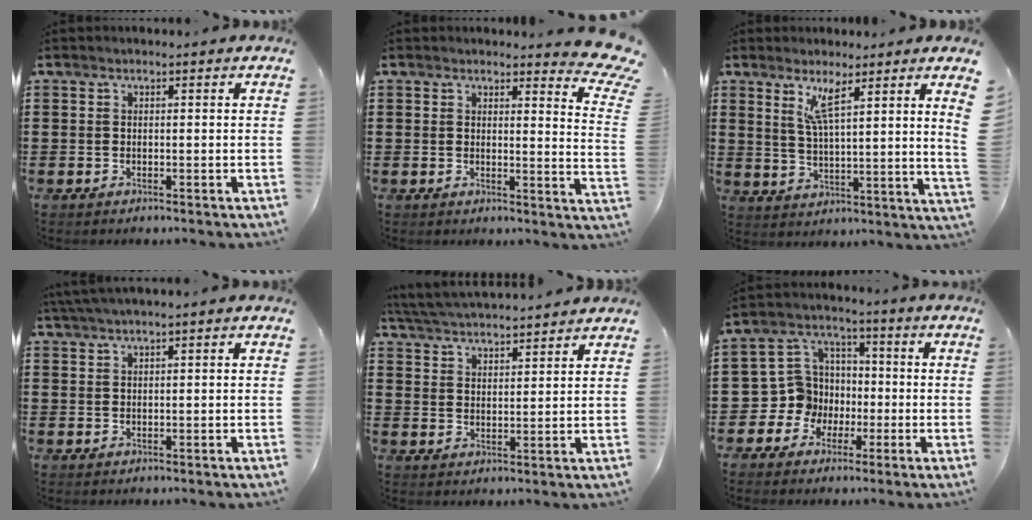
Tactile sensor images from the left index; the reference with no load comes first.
{"total": 4.8, "force": [4.1, 0.5, 2.5], "torque": [-0.033, -0.024, 0.066]}
{"total": 6.7, "force": [4.7, -0.1, 4.9], "torque": [-0.097, -0.019, 0.077]}
{"total": 1.6, "force": [1.3, -0.3, 0.9], "torque": [-0.017, -0.001, 0.024]}
{"total": 4.6, "force": [4.6, -0.2, 0.5], "torque": [-0.029, -0.024, 0.080]}
{"total": 7.7, "force": [-1.3, 7.5, 1.1], "torque": [-0.070, 0.002, -0.025]}